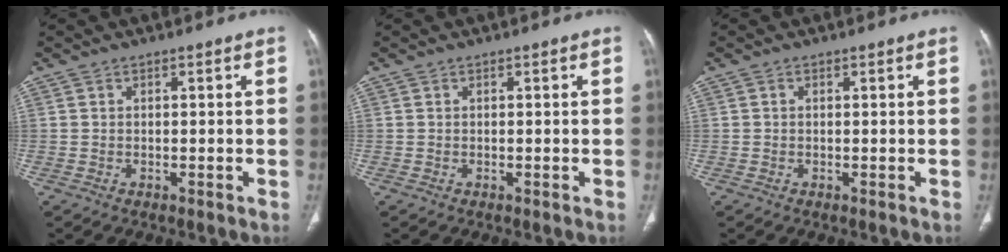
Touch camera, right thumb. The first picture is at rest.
{"total": 0.0}
{"total": 0.0}